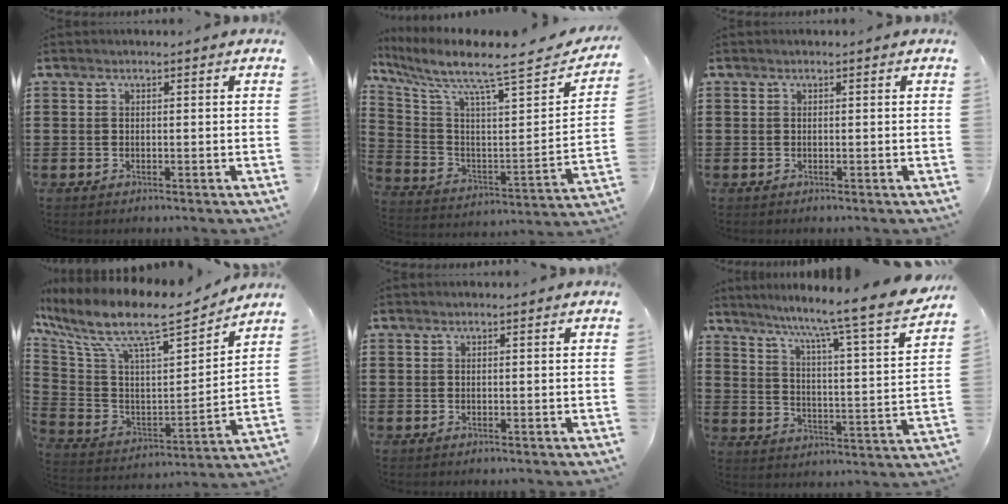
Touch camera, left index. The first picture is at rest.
{"total": 8.6, "force": [7.3, 0.6, 4.5], "torque": [-0.110, -0.071, 0.107]}
{"total": 0.0}
{"total": 10.7, "force": [8.1, 2.5, 6.5], "torque": [-0.152, -0.055, 0.133]}
{"total": 0.0}
{"total": 7.2, "force": [6.2, -1.4, 3.4], "torque": [-0.077, -0.066, 0.090]}